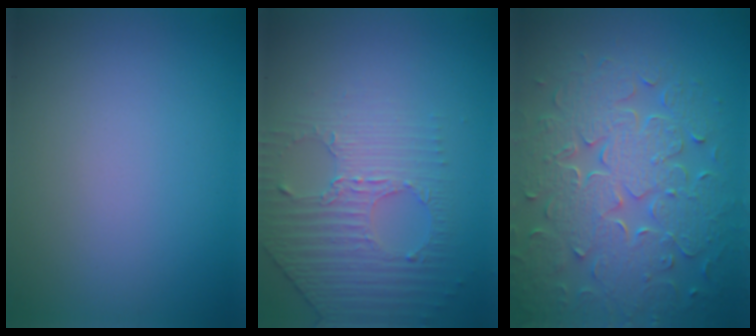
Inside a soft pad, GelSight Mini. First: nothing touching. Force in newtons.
{"total": 4.4, "press": 3.2, "slide": 3.0}
{"total": 8.7, "press": 6.4, "slide": 6.0}